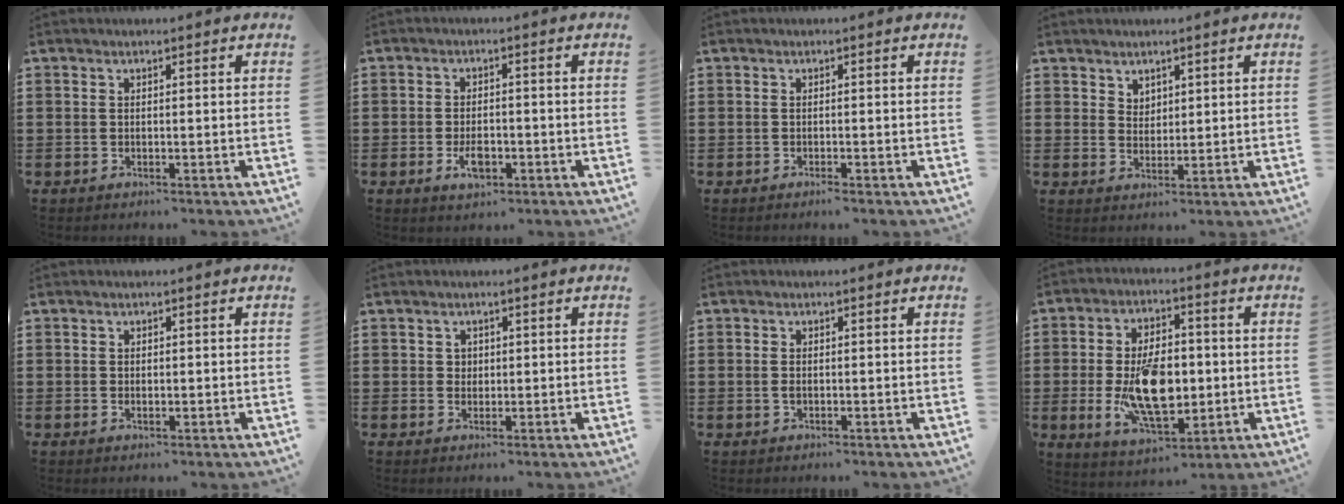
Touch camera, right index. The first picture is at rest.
{"total": 4.0, "force": [-1.4, 2.0, 3.2], "torque": [-0.054, -0.003, -0.026]}
{"total": 0.5, "force": [-0.4, 0.0, 0.4], "torque": [-0.009, -0.003, -0.008]}
{"total": 2.6, "force": [2.0, 1.6, 0.1], "torque": [-0.009, 0.007, 0.039]}
{"total": 0.8, "force": [0.1, 0.6, 0.5], "torque": [-0.011, 0.005, 0.001]}
{"total": 1.4, "force": [0.5, 1.3, 0.3], "torque": [-0.010, 0.007, 0.009]}
{"total": 1.0, "force": [-0.1, 0.6, 0.8], "torque": [-0.018, 0.002, -0.002]}
{"total": 13.2, "force": [-1.5, 7.0, 11.1], "torque": [-0.214, -0.009, -0.026]}